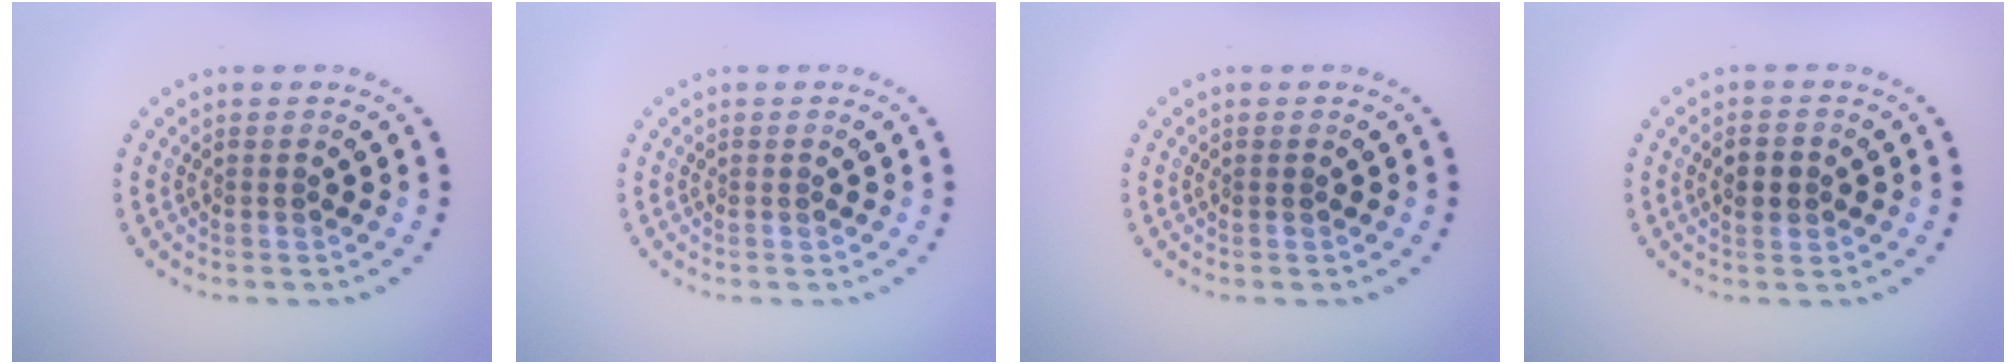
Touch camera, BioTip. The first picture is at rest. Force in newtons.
{"total": 0.0}
{"total": 0.0}
{"total": 2.5, "press": 2.4, "slide": 0.3}